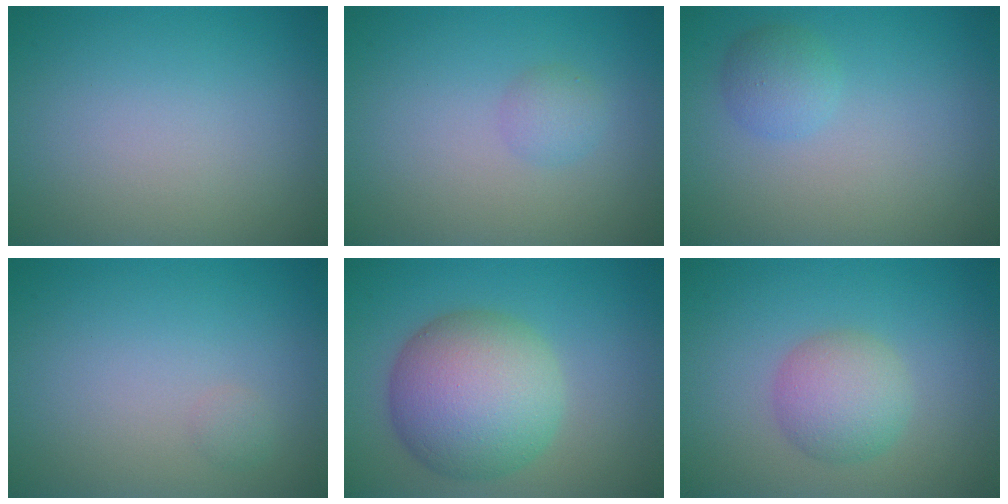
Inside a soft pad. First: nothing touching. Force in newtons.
{"total": 1.3, "press": 1.3, "slide": 0.1}
{"total": 1.9, "press": 1.9, "slide": 0.1}
{"total": 0.6, "press": 0.6, "slide": 0.0}
{"total": 9.0, "press": 9.0, "slide": 0.4}
{"total": 3.7, "press": 3.7, "slide": 0.1}